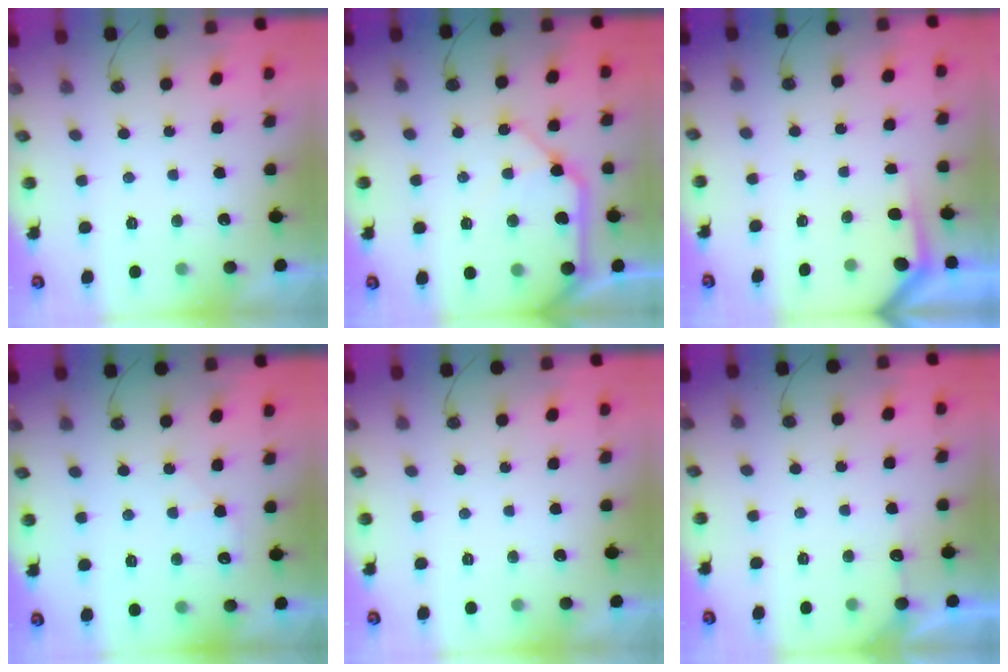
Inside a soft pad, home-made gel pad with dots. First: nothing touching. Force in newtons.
{"total": 13.6, "press": 13.4, "slide": 2.2}
{"total": 1.8, "press": 1.8, "slide": 0.3}
{"total": 5.3, "press": 5.2, "slide": 0.7}
{"total": 0.0}
{"total": 3.1, "press": 3.1, "slide": 0.4}